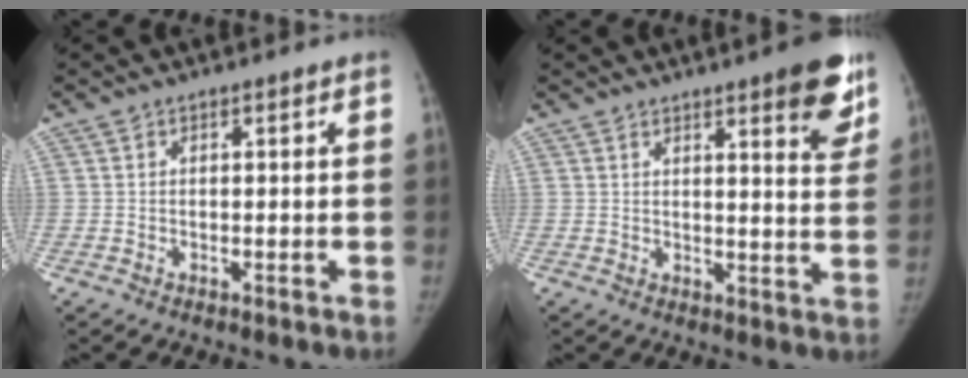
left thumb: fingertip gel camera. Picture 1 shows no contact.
{"total": 9.4, "force": [5.7, 1.9, 7.2], "torque": [-0.065, -0.030, 0.070]}